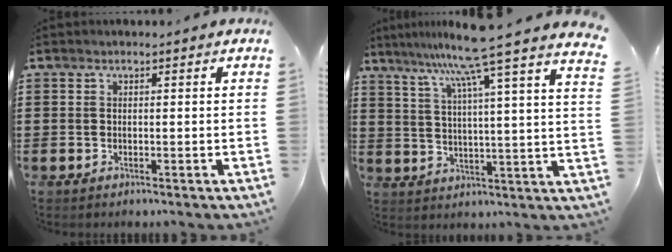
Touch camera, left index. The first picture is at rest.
{"total": 9.6, "force": [8.1, -1.9, 4.7], "torque": [-0.119, -0.059, 0.127]}